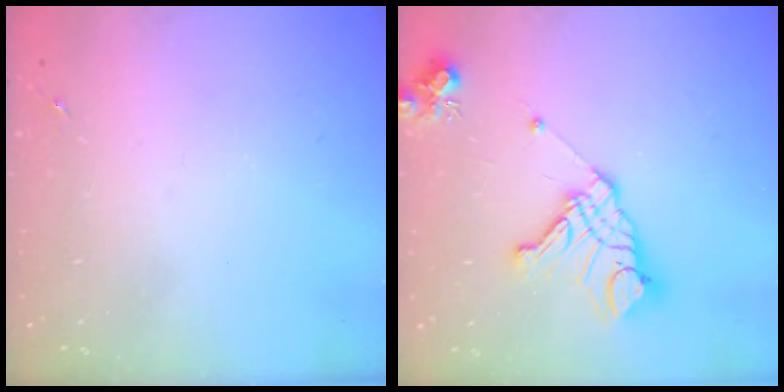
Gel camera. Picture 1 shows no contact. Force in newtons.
{"total": 15.8, "press": 15.7, "slide": 1.7}